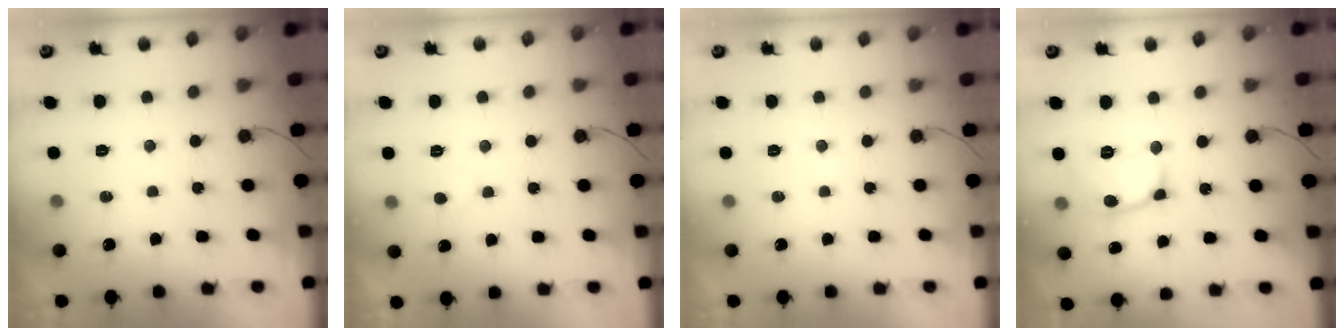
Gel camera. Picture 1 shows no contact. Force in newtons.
{"total": 2.8, "press": 2.8, "slide": 0.1}
{"total": 0.0}
{"total": 7.5, "press": 7.4, "slide": 0.9}